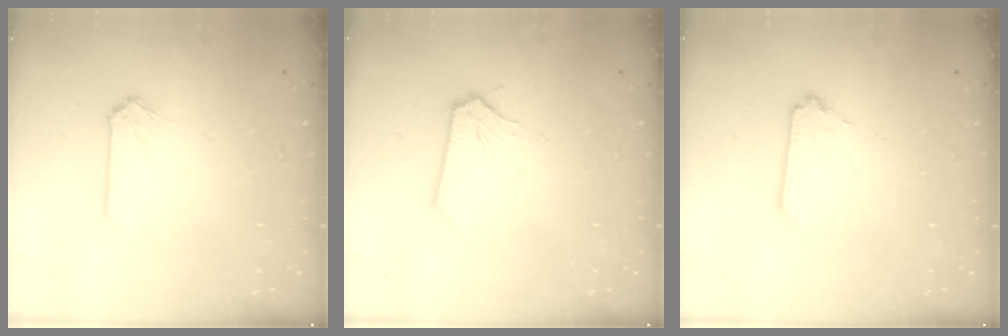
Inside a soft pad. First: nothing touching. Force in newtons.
{"total": 0.0}
{"total": 0.0}